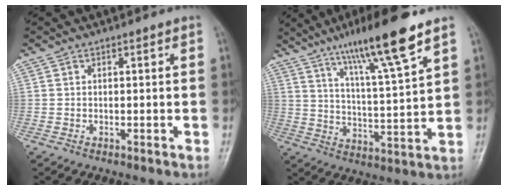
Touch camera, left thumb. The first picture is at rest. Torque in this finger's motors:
{"motor_torque": [0.84, 0.04, 1.40, -1.35, 0.34]}